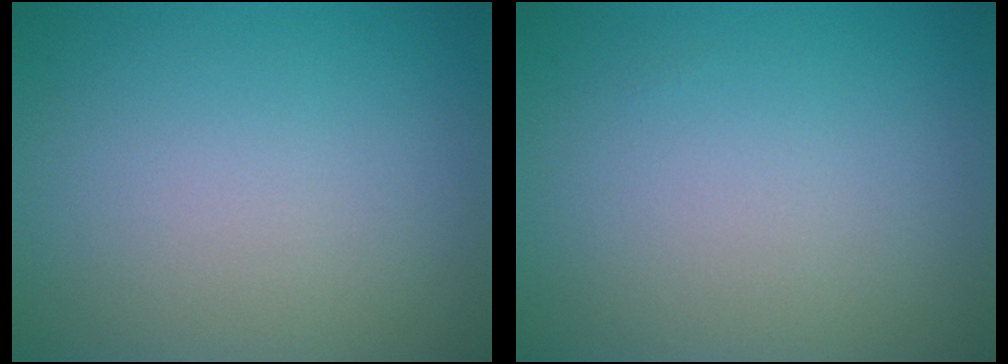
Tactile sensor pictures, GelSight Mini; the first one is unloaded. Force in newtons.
{"total": 0.0}